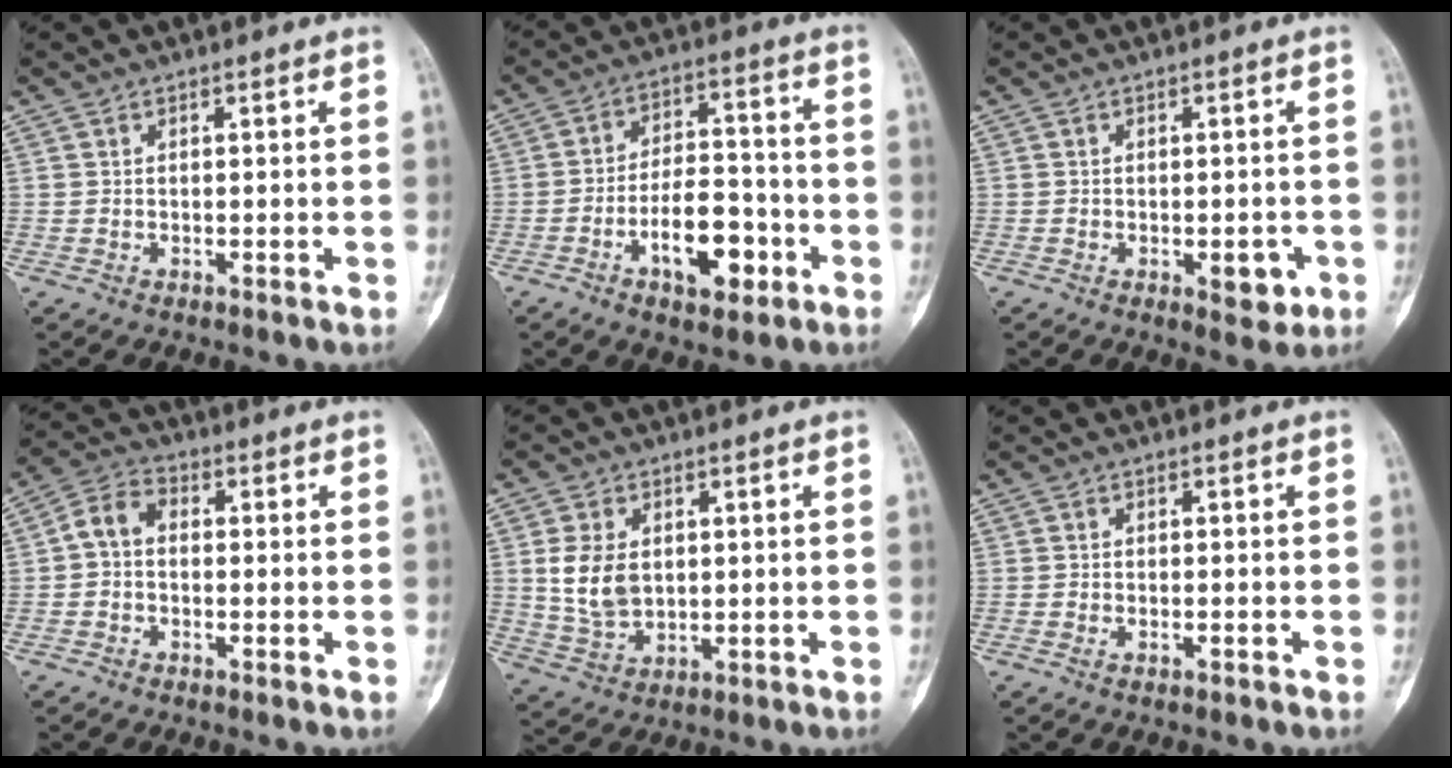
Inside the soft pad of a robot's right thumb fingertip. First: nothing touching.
{"total": 12.1, "force": [-4.8, 6.1, 9.3], "torque": [-0.131, 0.035, -0.076]}
{"total": 4.5, "force": [-1.5, 2.2, 3.6], "torque": [-0.027, 0.003, -0.013]}
{"total": 5.4, "force": [-0.3, 3.9, 3.7], "torque": [-0.057, 0.018, -0.020]}
{"total": 8.2, "force": [1.2, 5.7, 5.8], "torque": [-0.098, -0.007, 0.034]}
{"total": 1.1, "force": [-0.4, 0.5, 0.9], "torque": [-0.016, 0.010, -0.004]}